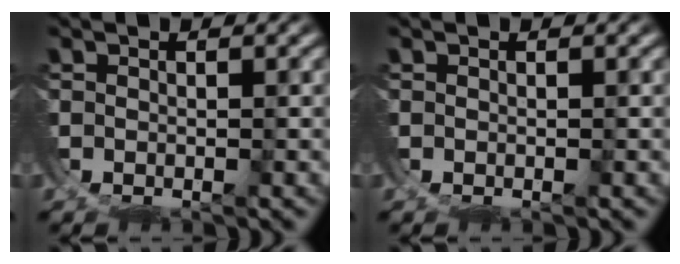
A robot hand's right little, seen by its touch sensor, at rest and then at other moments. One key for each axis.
{"total": 0.0}